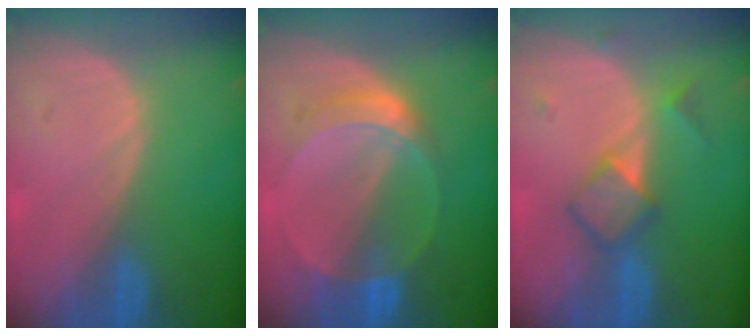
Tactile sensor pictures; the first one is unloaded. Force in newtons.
{"total": 6.1, "press": 5.6, "slide": 2.4}
{"total": 4.9, "press": 4.7, "slide": 1.4}